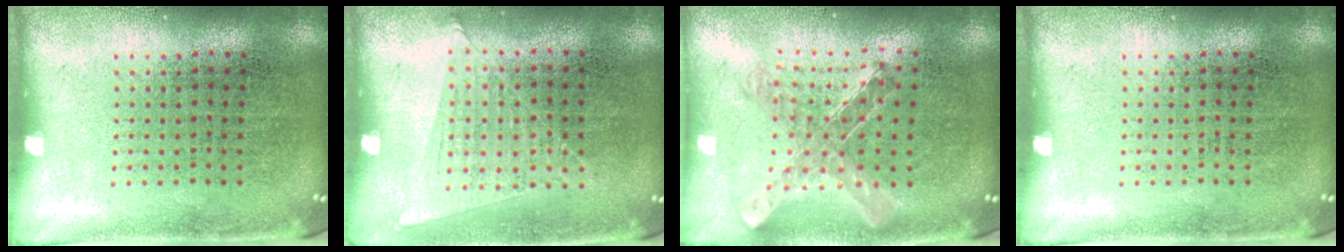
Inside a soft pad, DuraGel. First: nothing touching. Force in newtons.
{"total": 1.1, "press": 1.0, "slide": 0.4}
{"total": 0.9, "press": 0.9, "slide": 0.1}
{"total": 0.0}